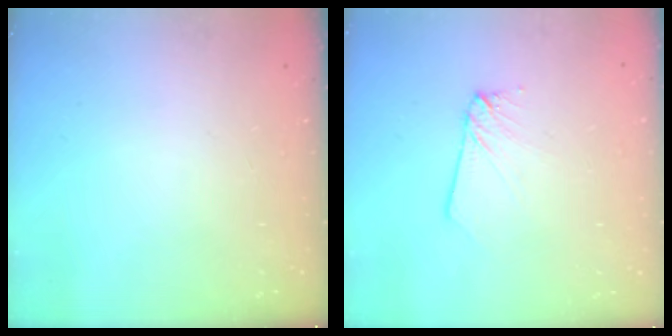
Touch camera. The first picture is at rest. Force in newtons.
{"total": 3.3, "press": 3.3, "slide": 0.4}